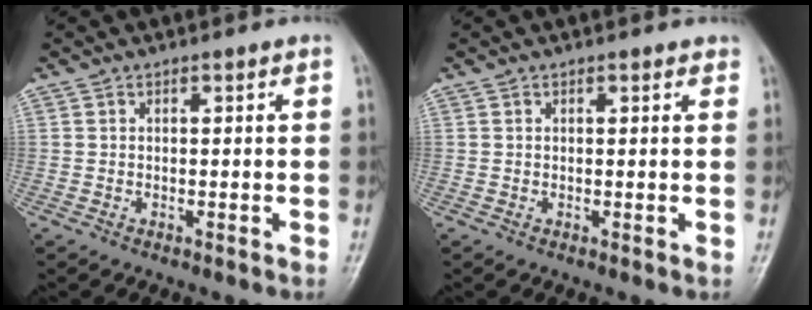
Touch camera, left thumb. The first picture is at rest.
{"total": 1.0, "force": [0.7, 0.4, 0.6], "torque": [-0.006, -0.003, 0.006]}